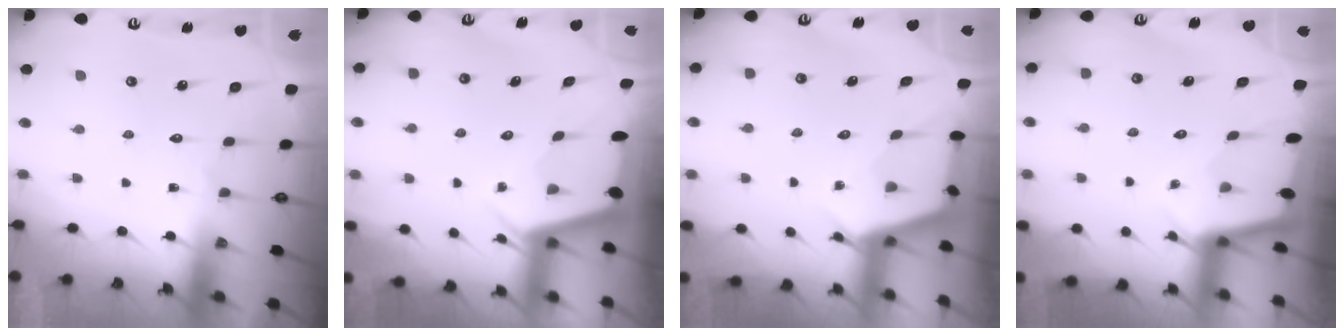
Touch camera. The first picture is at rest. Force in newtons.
{"total": 2.9, "press": 2.9, "slide": 0.2}
{"total": 2.6, "press": 2.6, "slide": 0.3}
{"total": 1.6, "press": 1.6, "slide": 0.2}